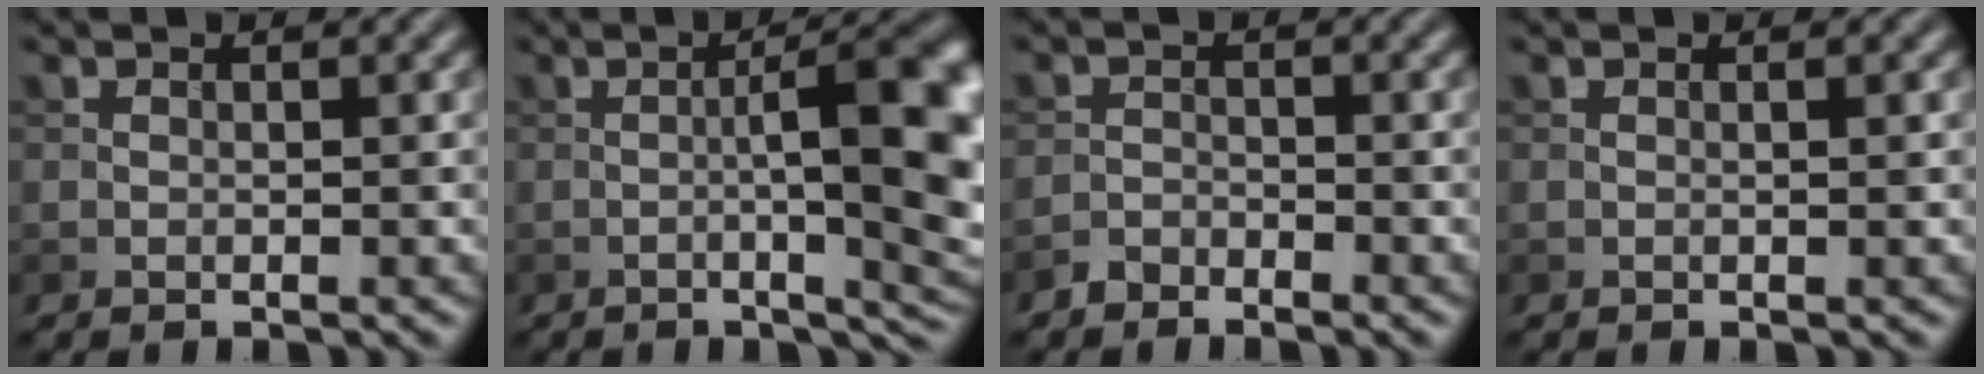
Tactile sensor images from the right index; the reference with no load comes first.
{"total": 12.8, "force": [-0.4, 3.6, 12.3], "torque": [-0.137, 0.004, -0.004]}
{"total": 1.5, "force": [-1.3, 0.6, 0.2], "torque": [0.001, 0.005, -0.029]}
{"total": 0.8, "force": [0.0, 0.2, 0.8], "torque": [-0.008, 0.003, -0.002]}